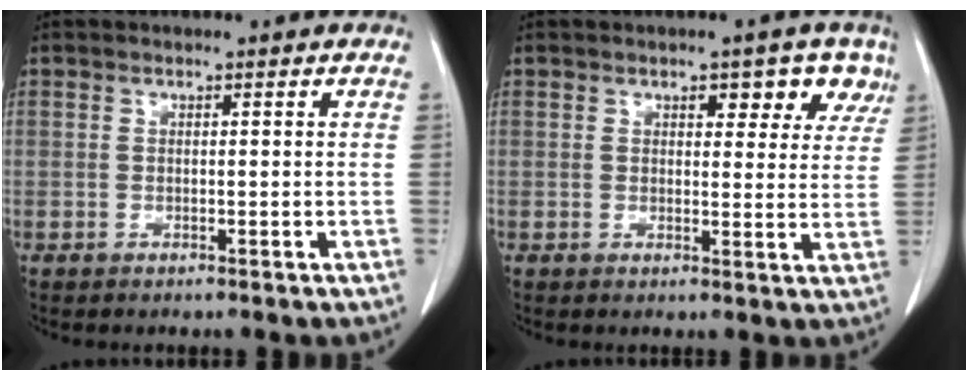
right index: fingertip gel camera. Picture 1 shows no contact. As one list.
[{"total": 5.5, "force": [3.2, 2.9, 3.3], "torque": [-0.021, 0.005, 0.035]}]